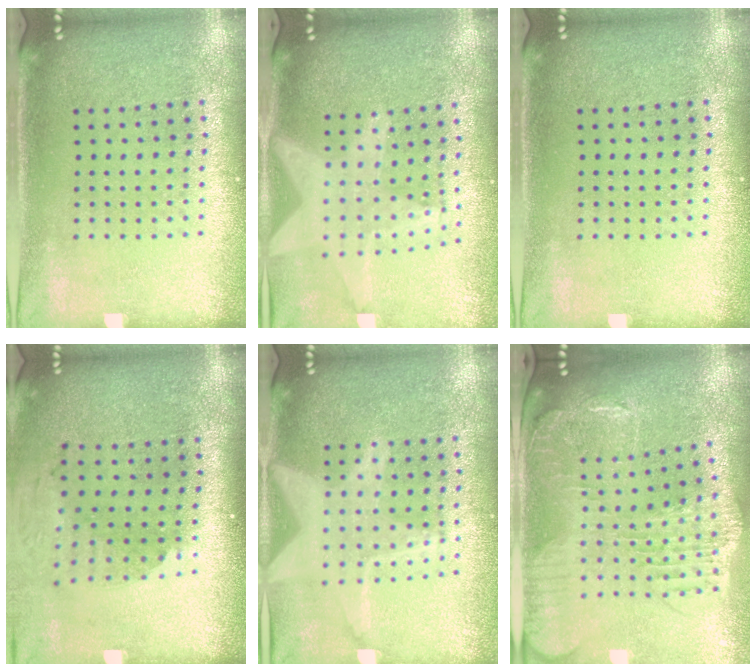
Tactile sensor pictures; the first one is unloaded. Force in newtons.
{"total": 2.2, "press": 1.8, "slide": 1.2}
{"total": 0.0}
{"total": 1.9, "press": 1.4, "slide": 1.3}
{"total": 2.6, "press": 2.6, "slide": 0.4}
{"total": 2.2, "press": 2.0, "slide": 1.0}